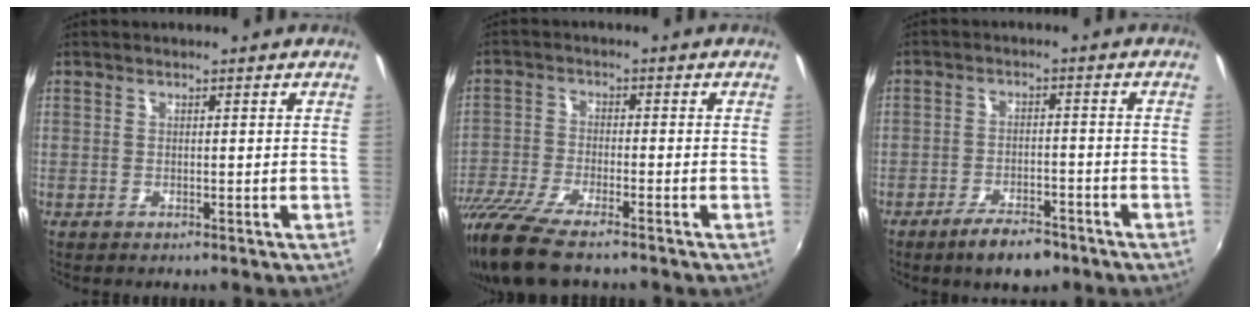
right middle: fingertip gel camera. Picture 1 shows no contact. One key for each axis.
{"total": 12.4, "fx": -9.7, "fy": 2.4, "fz": 7.2, "tx": -0.169, "ty": -0.047, "tz": -0.187}
{"total": 7.0, "fx": -5.2, "fy": 2.6, "fz": 3.8, "tx": -0.086, "ty": -0.006, "tz": -0.084}